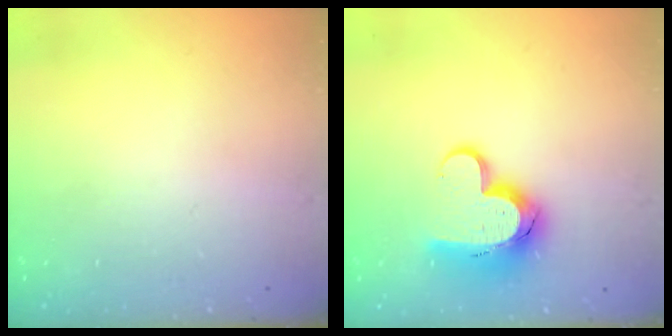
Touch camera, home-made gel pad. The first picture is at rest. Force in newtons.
{"total": 13.6, "press": 13.5, "slide": 1.3}